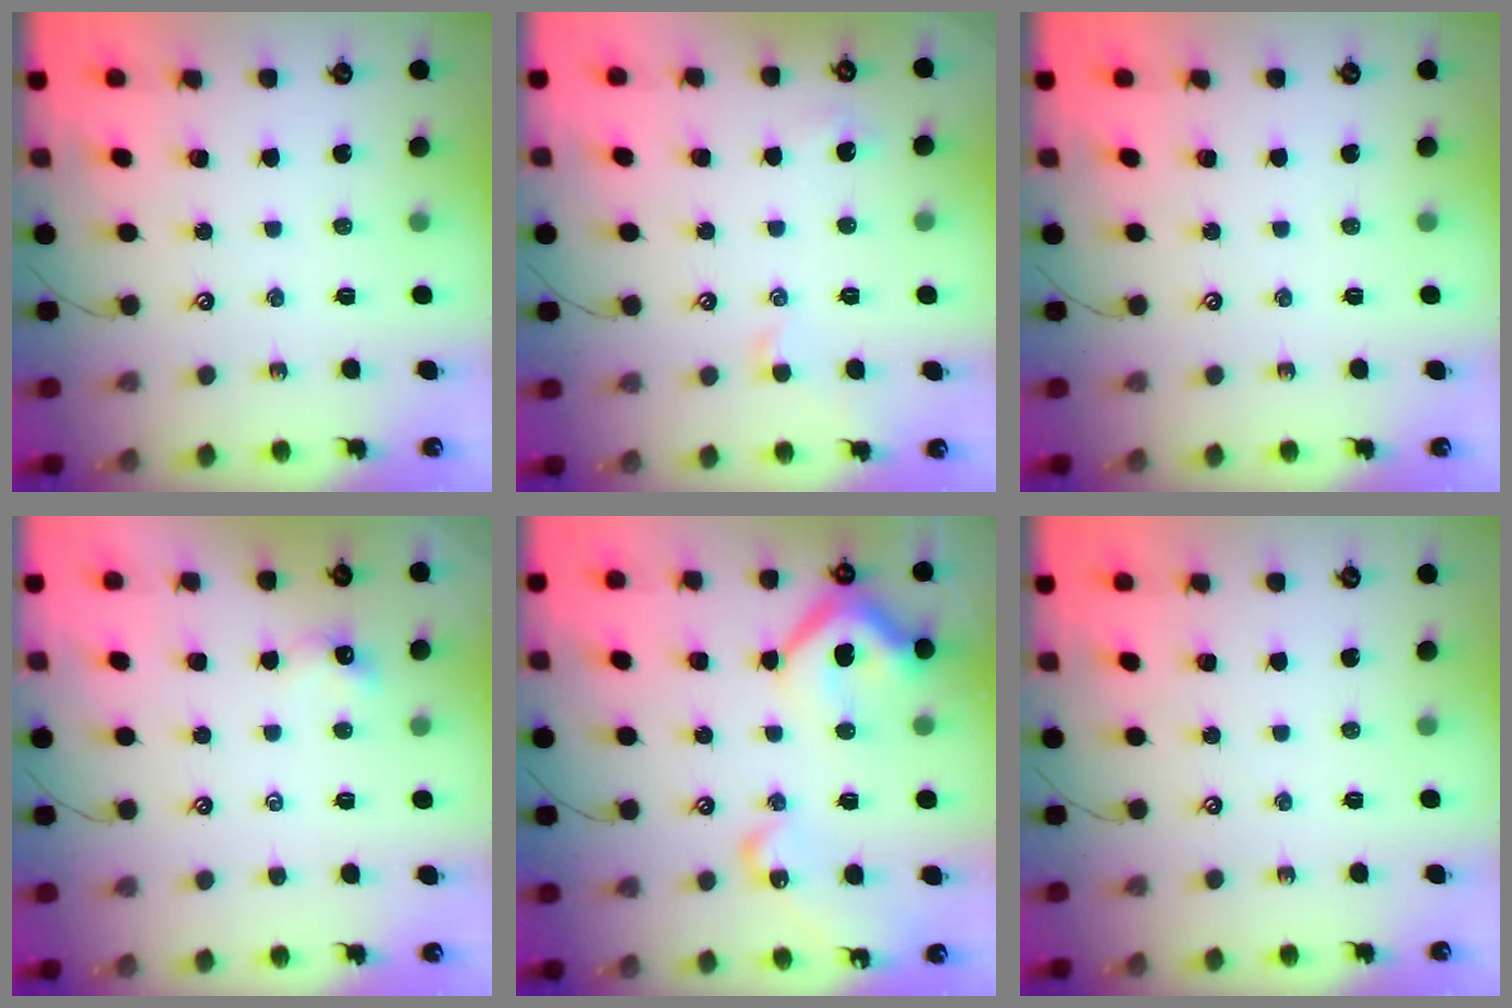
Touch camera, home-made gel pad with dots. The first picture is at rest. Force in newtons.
{"total": 1.6, "press": 1.5, "slide": 0.5}
{"total": 0.0}
{"total": 0.0}
{"total": 18.0, "press": 17.9, "slide": 2.1}
{"total": 0.0}